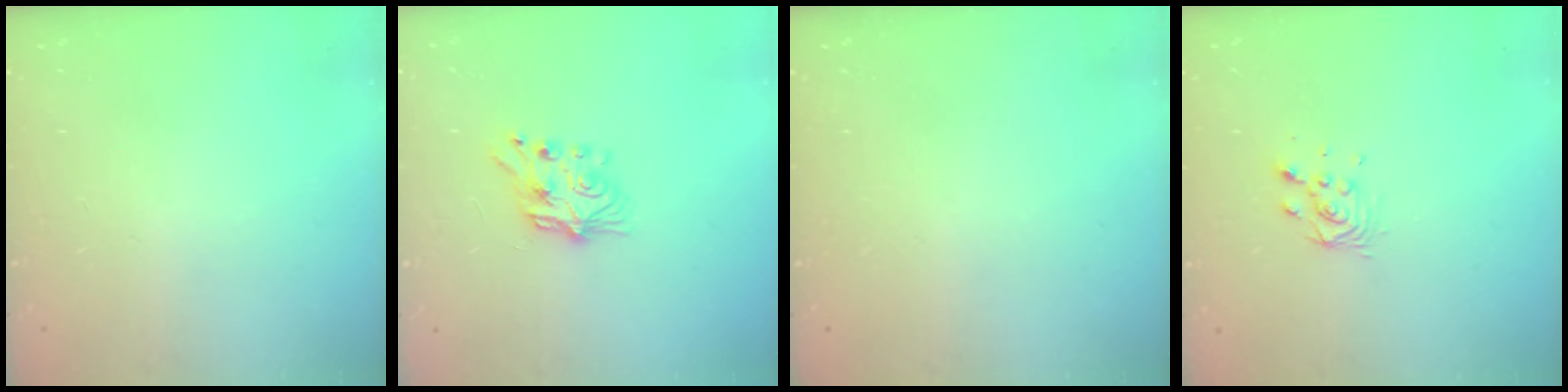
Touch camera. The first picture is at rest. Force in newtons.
{"total": 8.1, "press": 8.1, "slide": 0.5}
{"total": 0.0}
{"total": 4.7, "press": 4.7, "slide": 0.4}